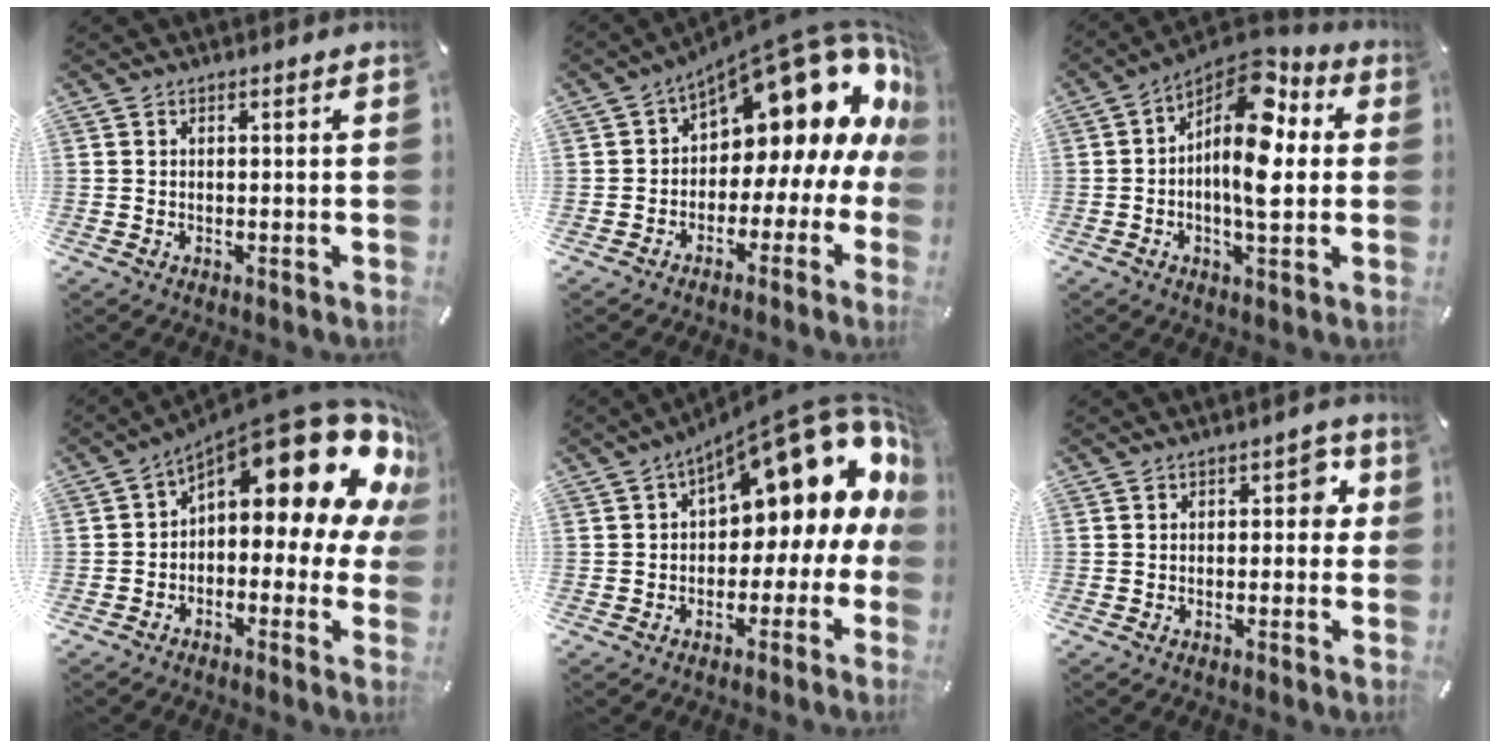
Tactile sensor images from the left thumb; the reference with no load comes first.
{"total": 16.8, "force": [10.8, 8.3, 9.9], "torque": [-0.113, -0.095, 0.173]}
{"total": 14.6, "force": [2.5, 7.0, 12.5], "torque": [-0.228, -0.038, 0.037]}
{"total": 19.8, "force": [10.7, 7.8, 14.7], "torque": [-0.195, -0.090, 0.179]}
{"total": 17.5, "force": [8.5, 7.8, 13.1], "torque": [-0.163, -0.068, 0.138]}
{"total": 3.6, "force": [0.3, 2.3, 2.8], "torque": [-0.032, 0.004, -0.005]}